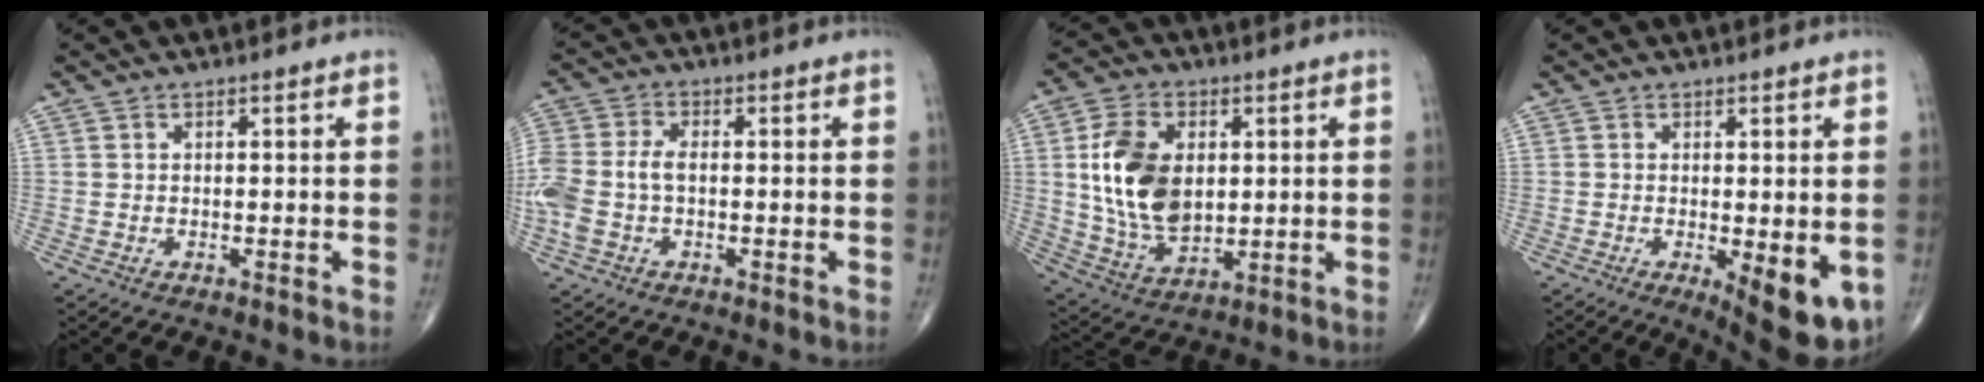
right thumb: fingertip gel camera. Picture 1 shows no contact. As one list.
[{"total": 9.4, "force": [-1.3, 5.7, 7.4], "torque": [-0.193, 0.017, -0.026]}, {"total": 15.3, "force": [2.2, 9.7, 11.7], "torque": [-0.201, -0.012, 0.047]}, {"total": 9.6, "force": [-2.6, 3.3, 8.6], "torque": [-0.105, -0.020, -0.027]}]